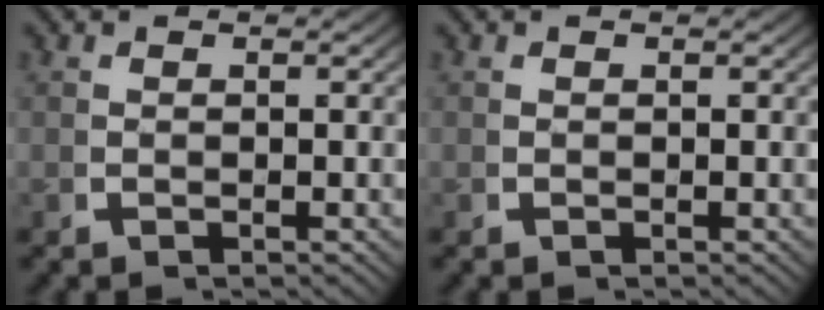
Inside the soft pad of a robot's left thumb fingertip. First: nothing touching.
{"total": 0.0}